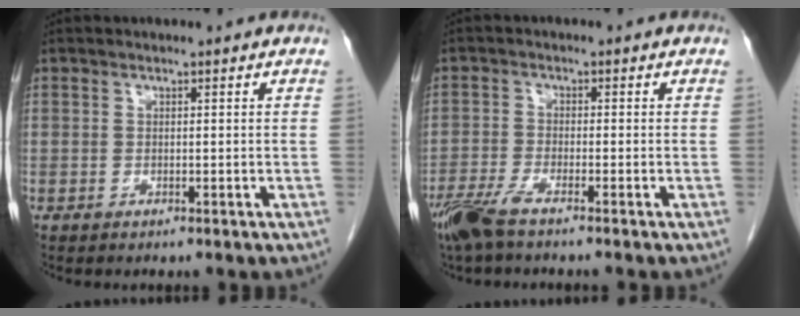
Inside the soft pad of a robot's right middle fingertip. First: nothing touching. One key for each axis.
{"total": 5.1, "fx": -3.9, "fy": 0.4, "fz": 3.3, "tx": -0.070, "ty": -0.014, "tz": -0.080}